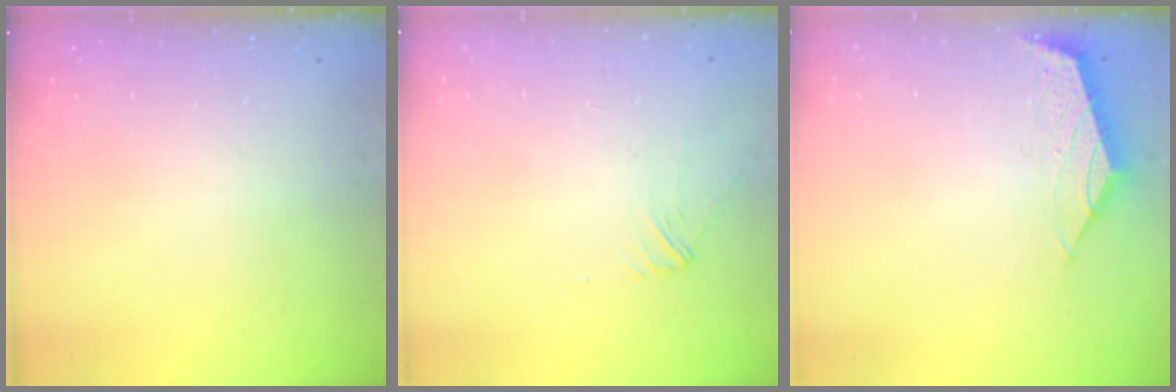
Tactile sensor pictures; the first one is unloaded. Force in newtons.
{"total": 2.7, "press": 2.7, "slide": 0.5}
{"total": 2.2, "press": 2.1, "slide": 0.6}